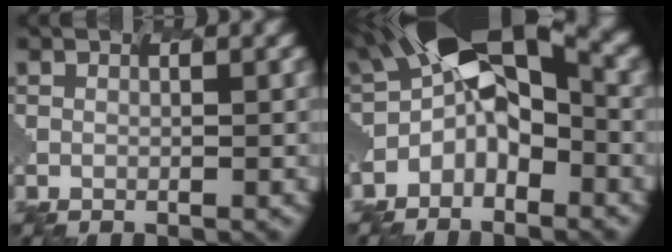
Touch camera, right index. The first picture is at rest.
{"total": 10.7, "force": [-1.1, 6.5, 8.5], "torque": [-0.131, 0.035, -0.025]}